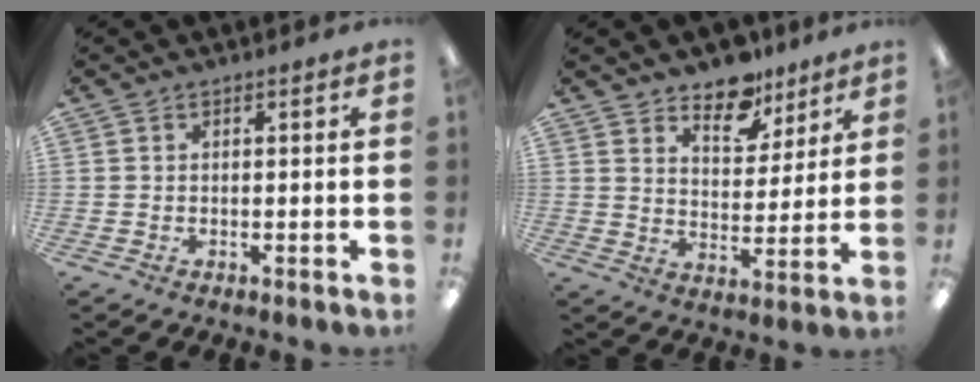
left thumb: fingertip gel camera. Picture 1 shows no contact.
{"total": 10.6, "force": [8.7, 5.4, 2.9], "torque": [-0.035, -0.059, 0.159]}